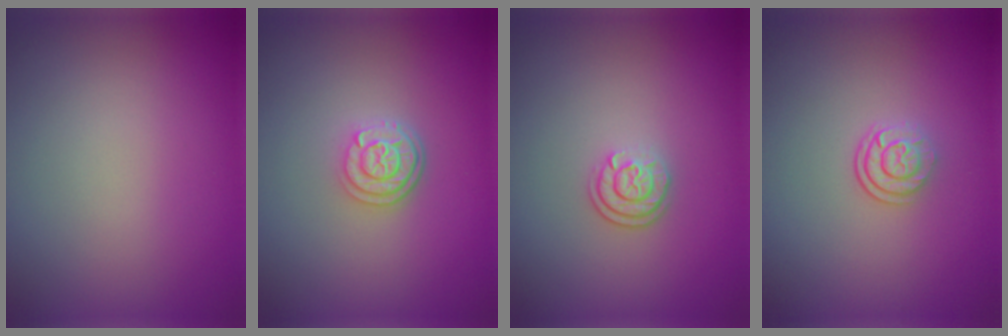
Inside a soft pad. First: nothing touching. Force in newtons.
{"total": 3.1, "press": 2.5, "slide": 1.8}
{"total": 2.2, "press": 1.8, "slide": 1.3}
{"total": 2.5, "press": 1.8, "slide": 1.8}